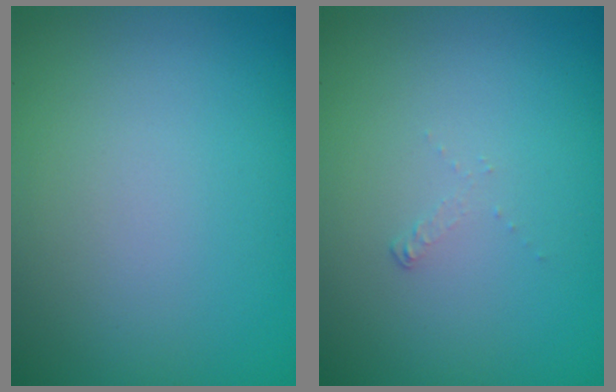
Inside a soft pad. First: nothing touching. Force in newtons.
{"total": 0.6, "press": 0.2, "slide": 0.6}